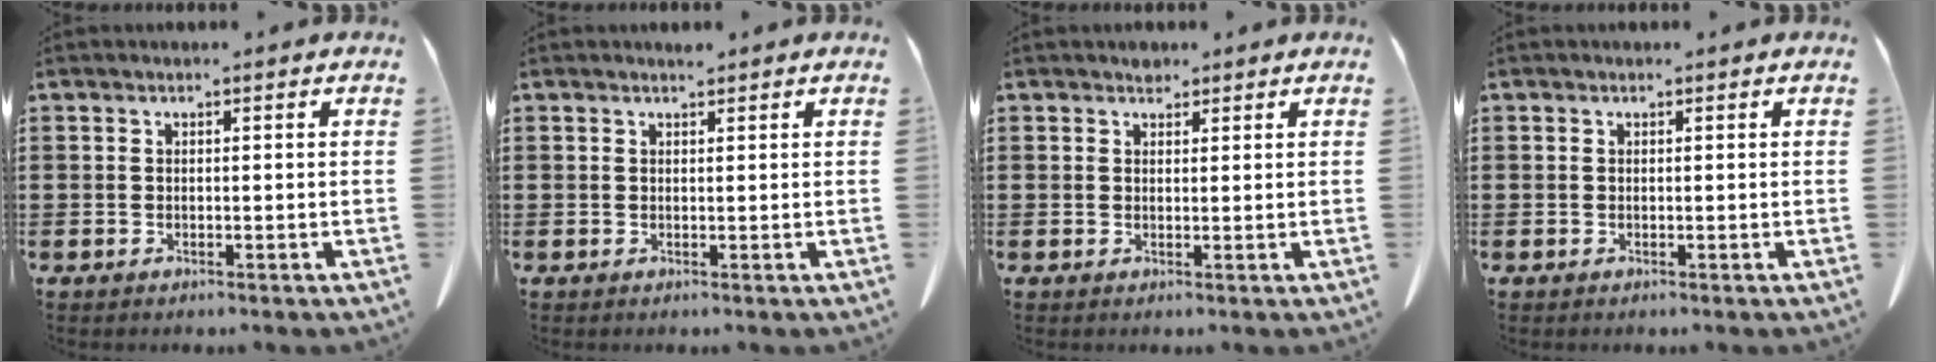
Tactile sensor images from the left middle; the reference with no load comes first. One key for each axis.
{"total": 0.7, "fx": 0.7, "fy": 0.1, "fz": 0.2, "tx": -0.005, "ty": -0.001, "tz": 0.014}
{"total": 1.3, "fx": 1.1, "fy": 0.7, "fz": 0.3, "tx": -0.001, "ty": -0.001, "tz": 0.019}
{"total": 0.0}